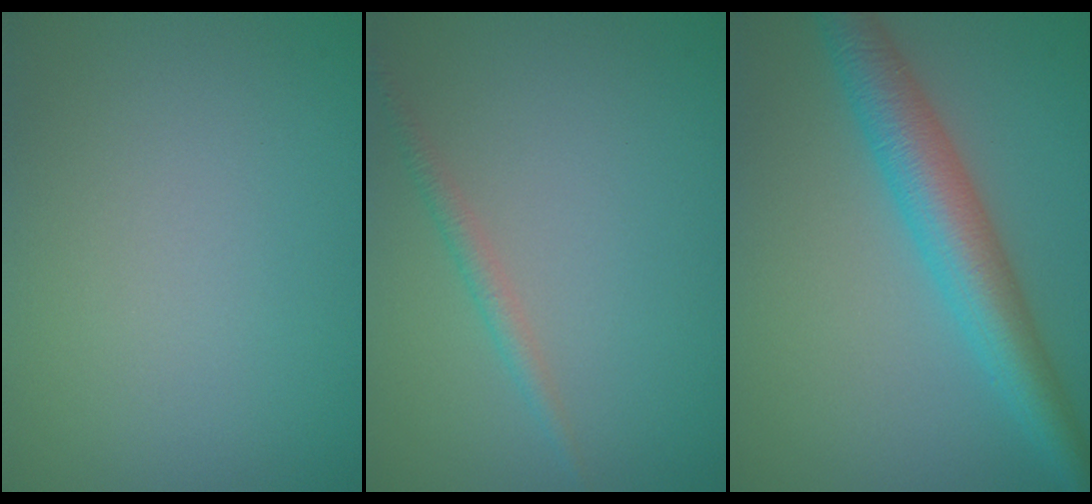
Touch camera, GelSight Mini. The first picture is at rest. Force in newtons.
{"total": 1.4, "press": 1.4, "slide": 0.0}
{"total": 5.9, "press": 5.9, "slide": 0.0}